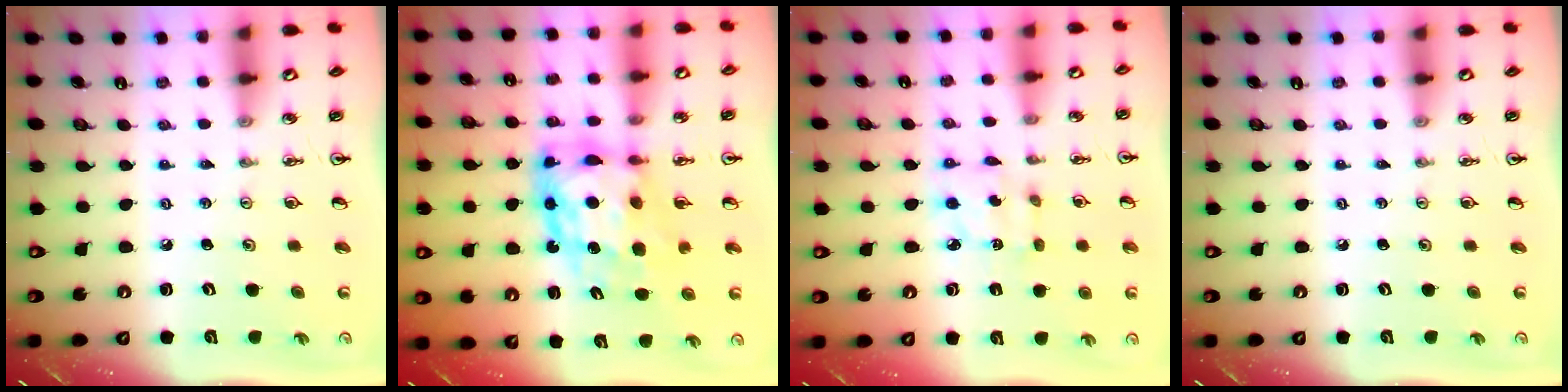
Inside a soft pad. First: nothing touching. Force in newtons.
{"total": 12.5, "press": 12.4, "slide": 1.3}
{"total": 4.4, "press": 4.4, "slide": 0.2}
{"total": 0.0}